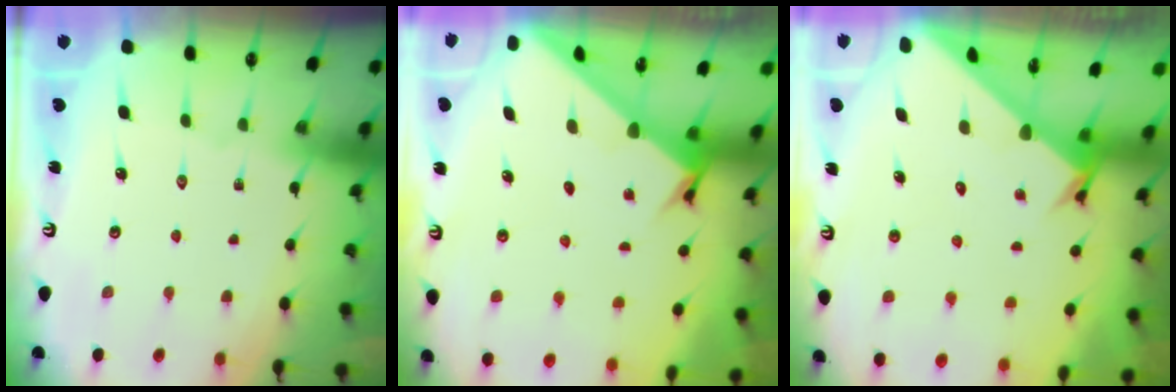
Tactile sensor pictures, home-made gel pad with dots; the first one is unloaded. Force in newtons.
{"total": 2.4, "press": 2.4, "slide": 0.3}
{"total": 2.6, "press": 2.6, "slide": 0.3}